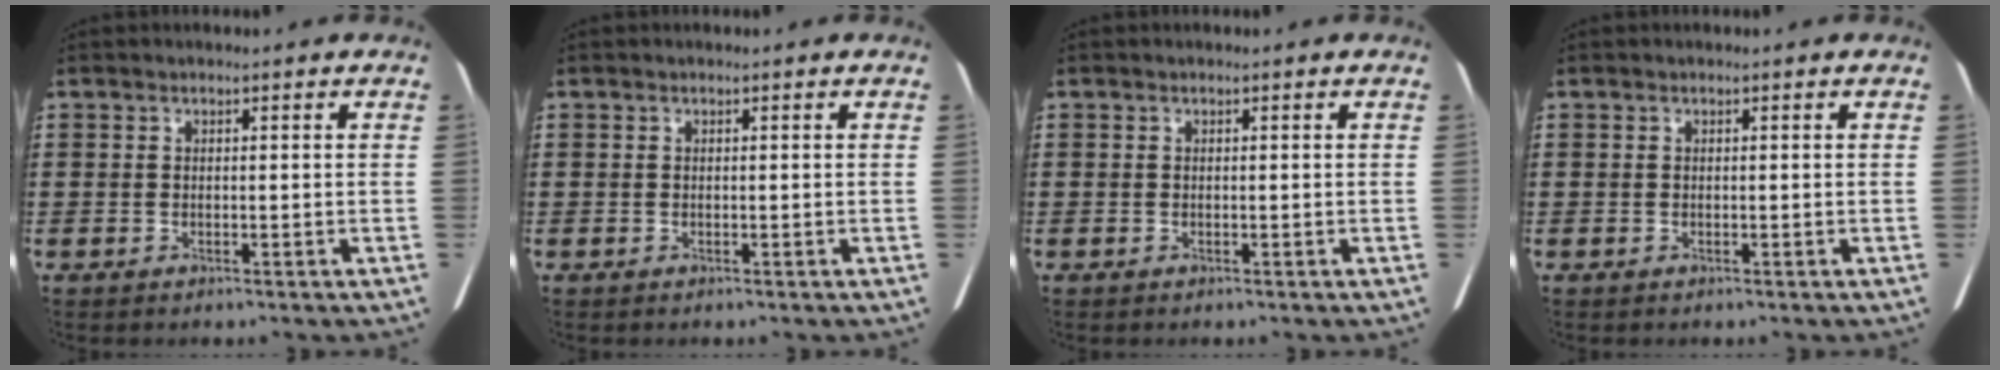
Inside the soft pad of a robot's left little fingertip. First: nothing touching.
{"total": 0.0}
{"total": 0.0}
{"total": 0.0}